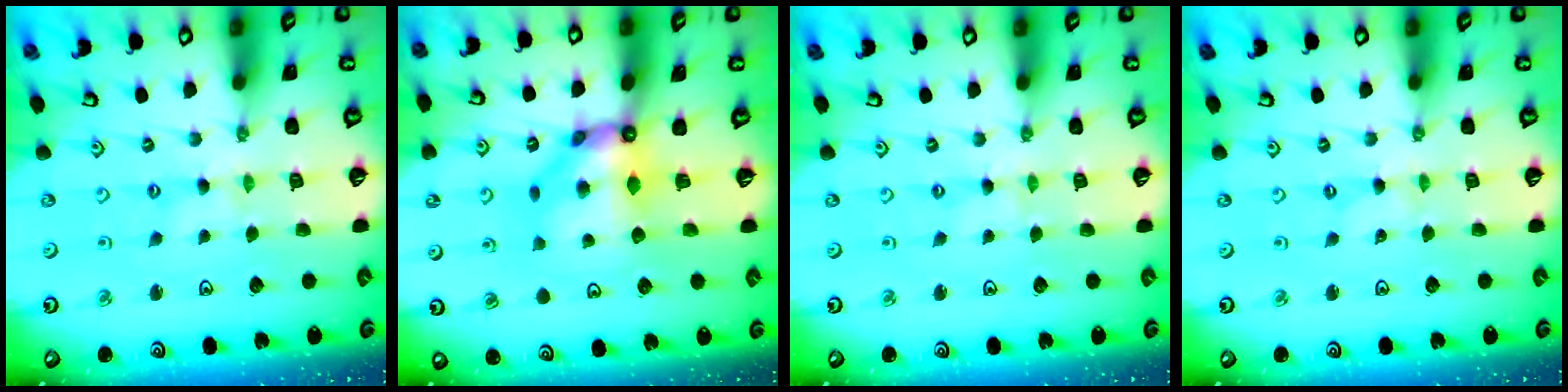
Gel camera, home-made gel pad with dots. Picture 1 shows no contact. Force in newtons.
{"total": 8.8, "press": 8.7, "slide": 0.9}
{"total": 0.0}
{"total": 0.0}